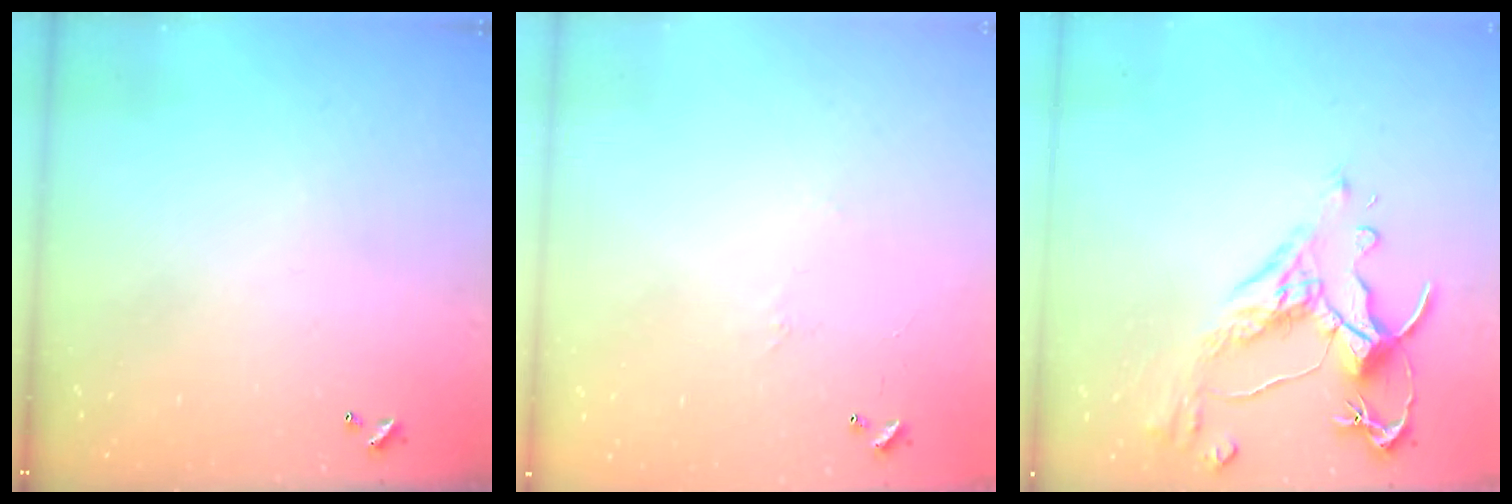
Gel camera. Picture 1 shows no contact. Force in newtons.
{"total": 6.6, "press": 6.6, "slide": 0.8}
{"total": 3.2, "press": 2.9, "slide": 1.4}